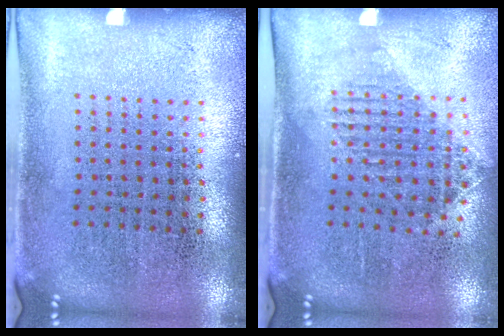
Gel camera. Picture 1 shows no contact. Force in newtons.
{"total": 1.2, "press": 1.1, "slide": 0.5}